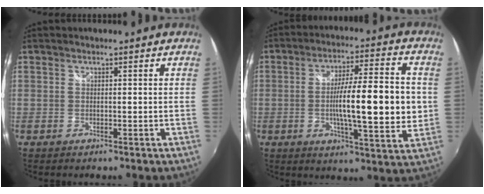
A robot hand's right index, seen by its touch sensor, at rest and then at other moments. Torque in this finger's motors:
{"motor_torque": [2.14, 0.00, 0.83, 0.21]}